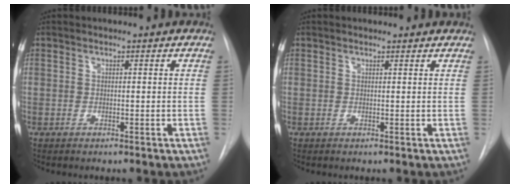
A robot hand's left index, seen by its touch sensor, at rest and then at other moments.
{"total": 1.9, "force": [1.8, 0.5, 0.3], "torque": [-0.011, 0.010, 0.017]}